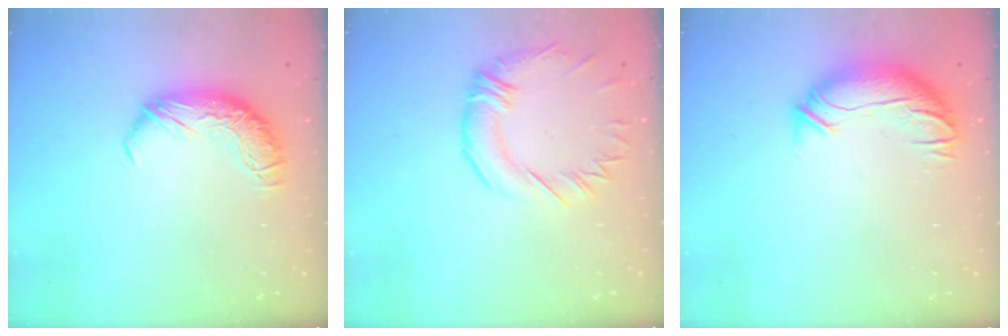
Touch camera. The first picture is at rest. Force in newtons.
{"total": 1.5, "press": 0.9, "slide": 1.1}
{"total": 3.4, "press": 2.1, "slide": 2.7}